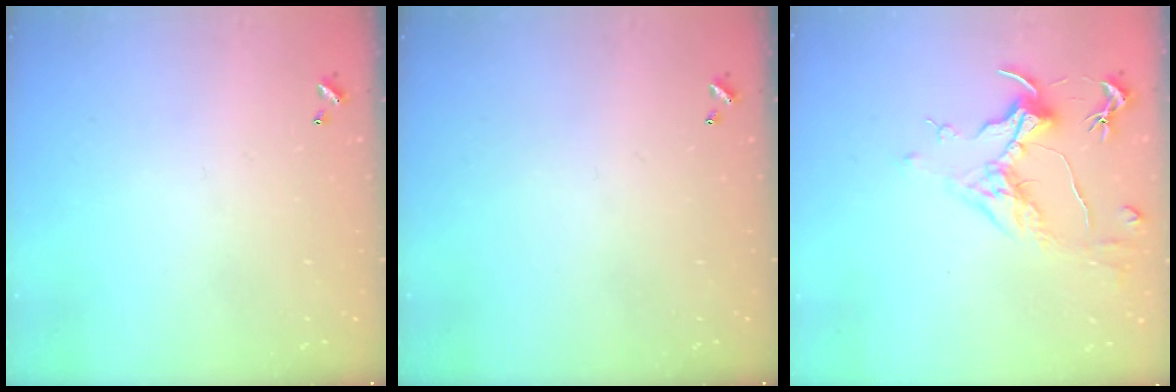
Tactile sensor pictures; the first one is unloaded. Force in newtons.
{"total": 0.0}
{"total": 1.6, "press": 1.4, "slide": 0.9}